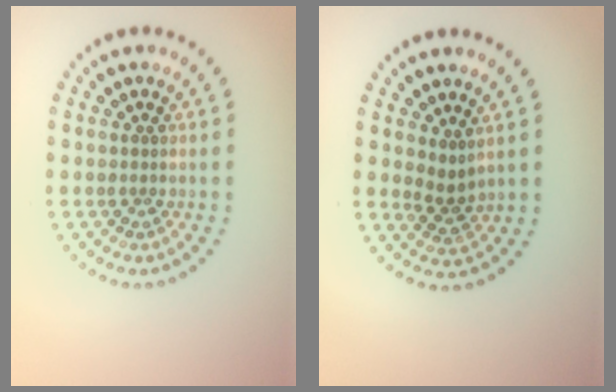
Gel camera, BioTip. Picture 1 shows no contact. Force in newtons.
{"total": 1.9, "press": 1.3, "slide": 1.4}